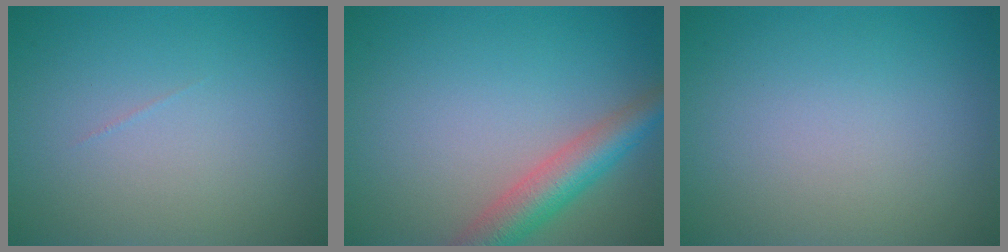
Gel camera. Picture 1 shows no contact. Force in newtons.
{"total": 4.7, "press": 4.7, "slide": 0.2}
{"total": 0.0}